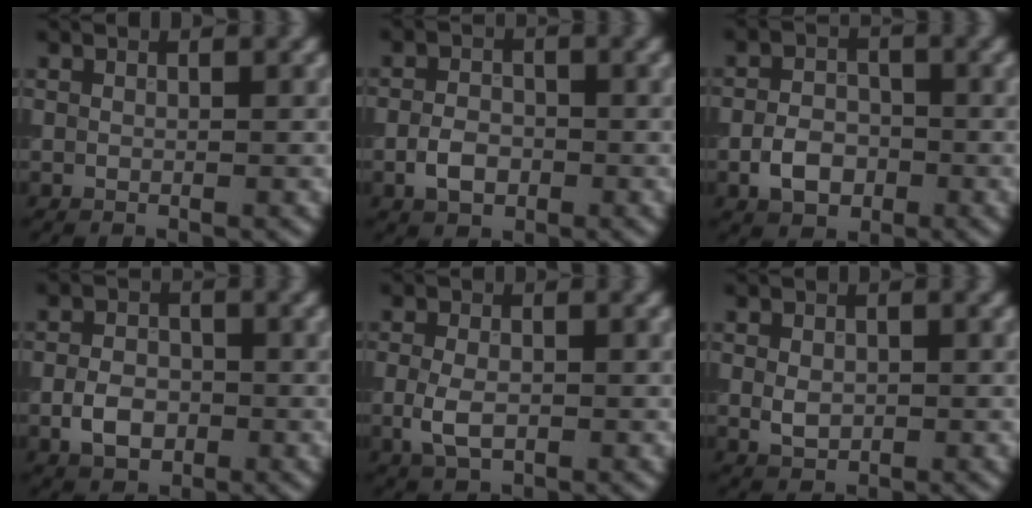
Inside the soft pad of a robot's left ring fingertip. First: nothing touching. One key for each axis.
{"total": 2.7, "fx": -1.1, "fy": 1.9, "fz": 1.7, "tx": -0.027, "ty": 0.003, "tz": -0.024}
{"total": 3.5, "fx": -1.4, "fy": 2.5, "fz": 2.0, "tx": -0.032, "ty": 0.003, "tz": -0.031}
{"total": 3.4, "fx": -1.2, "fy": 2.4, "fz": 2.1, "tx": -0.036, "ty": 0.002, "tz": -0.027}
{"total": 2.9, "fx": -0.7, "fy": 1.7, "fz": 2.3, "tx": -0.048, "ty": -0.004, "tz": -0.014}
{"total": 1.9, "fx": -0.1, "fy": 1.4, "fz": 1.3, "tx": -0.024, "ty": -0.001, "tz": -0.001}